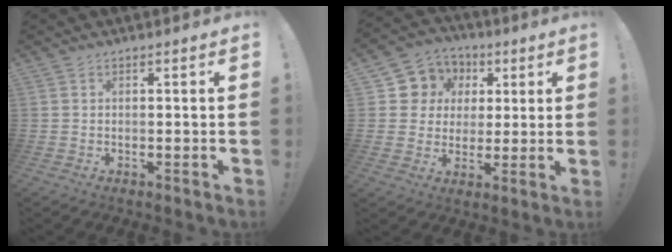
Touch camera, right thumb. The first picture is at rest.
{"total": 9.5, "force": [2.3, 9.0, 2.0], "torque": [-0.029, -0.012, 0.052]}